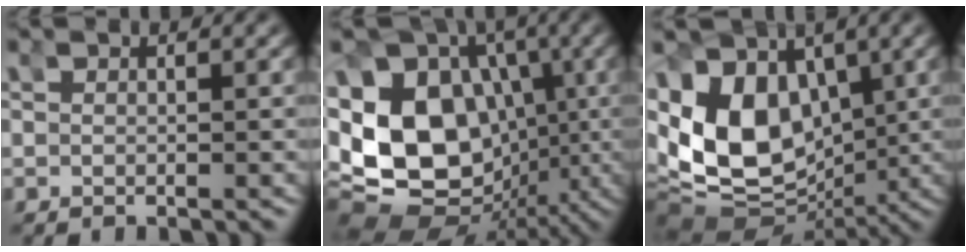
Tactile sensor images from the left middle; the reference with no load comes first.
{"total": 22.2, "force": [-2.4, 17.9, 12.9], "torque": [-0.263, -0.078, -0.023]}
{"total": 15.9, "force": [-0.7, 12.7, 9.5], "torque": [-0.205, -0.064, 0.009]}